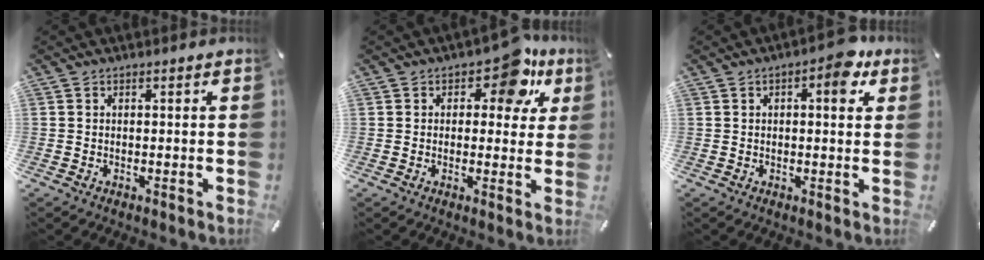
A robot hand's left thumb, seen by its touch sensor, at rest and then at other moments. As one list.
[{"total": 10.1, "force": [5.7, 5.4, 6.3], "torque": [-0.068, -0.032, 0.091]}, {"total": 7.1, "force": [2.5, 3.3, 5.8], "torque": [-0.060, -0.008, 0.031]}]